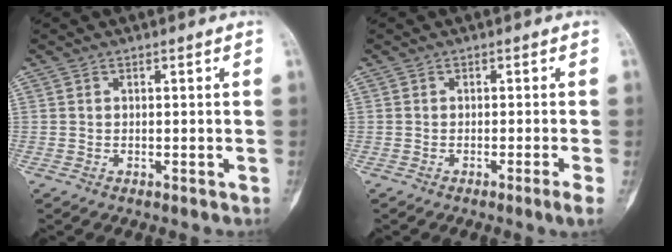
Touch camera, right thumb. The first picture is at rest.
{"total": 2.2, "force": [-1.1, -0.6, 1.8], "torque": [-0.039, -0.003, -0.019]}